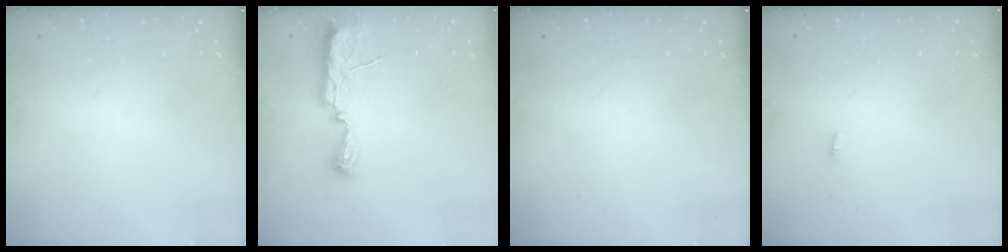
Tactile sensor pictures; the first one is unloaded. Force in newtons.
{"total": 10.1, "press": 8.9, "slide": 4.8}
{"total": 0.0}
{"total": 2.8, "press": 1.8, "slide": 2.2}